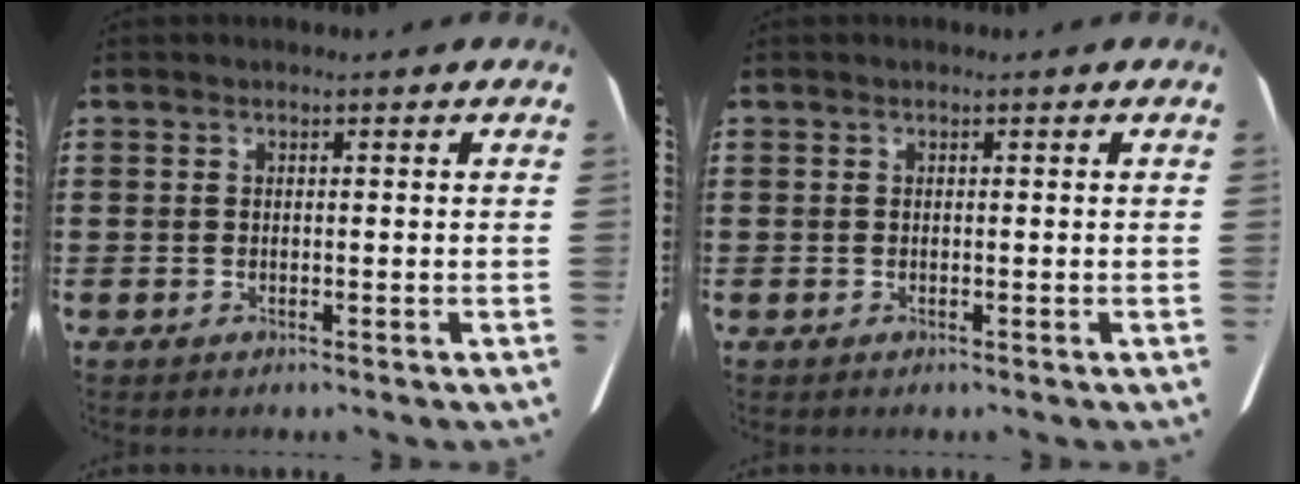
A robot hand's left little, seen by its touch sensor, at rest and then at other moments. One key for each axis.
{"total": 0.0}